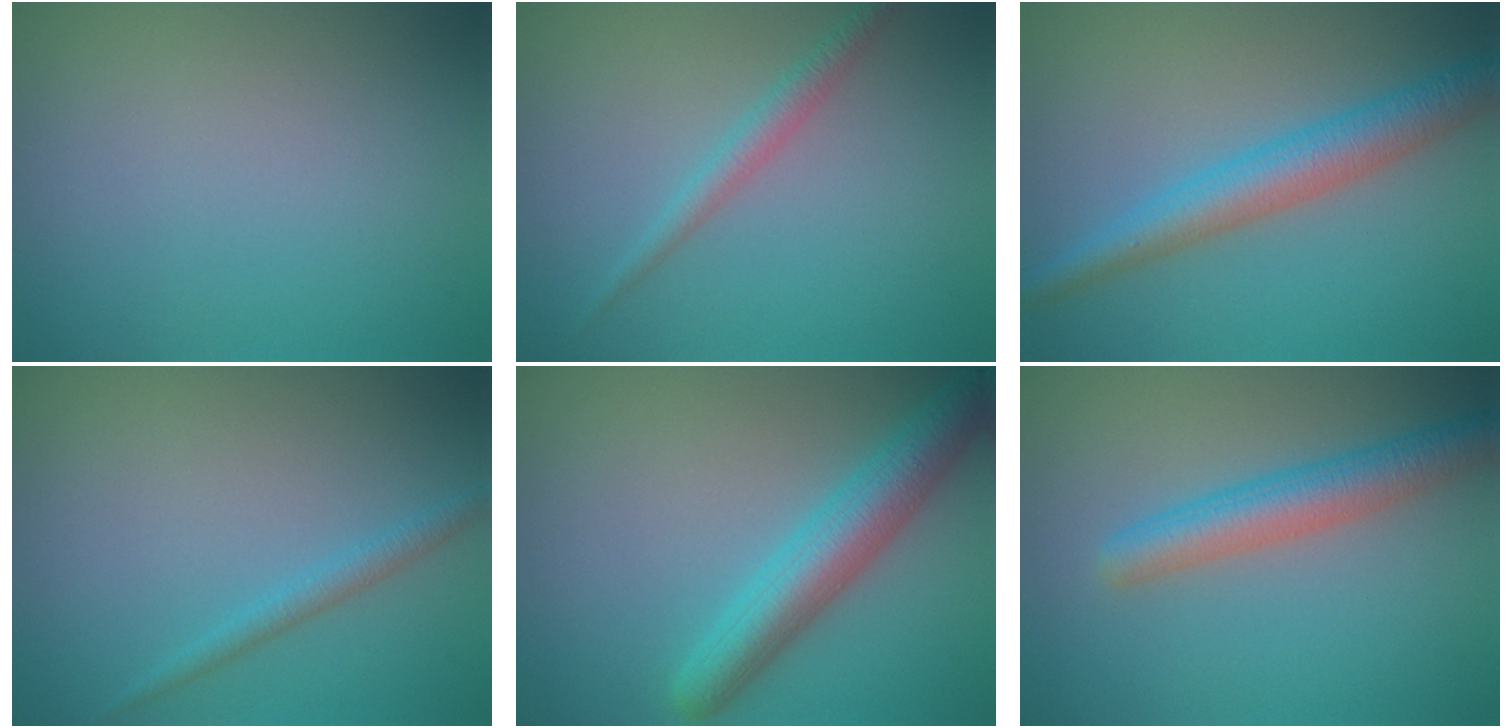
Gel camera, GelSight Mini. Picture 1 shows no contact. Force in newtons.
{"total": 1.8, "press": 1.8, "slide": 0.0}
{"total": 4.5, "press": 4.5, "slide": 0.2}
{"total": 1.4, "press": 1.4, "slide": 0.1}
{"total": 5.1, "press": 5.1, "slide": 0.2}
{"total": 4.1, "press": 4.1, "slide": 0.1}